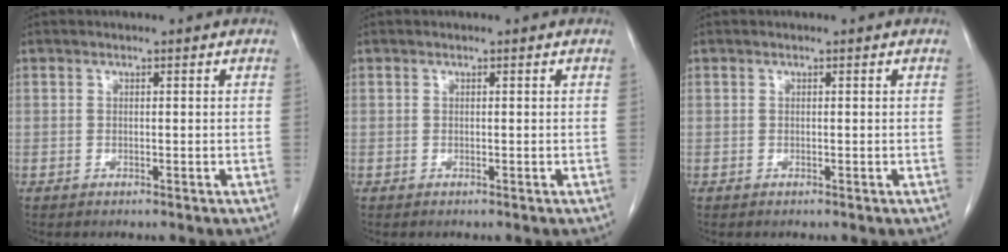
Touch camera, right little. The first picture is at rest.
{"total": 0.0}
{"total": 0.0}